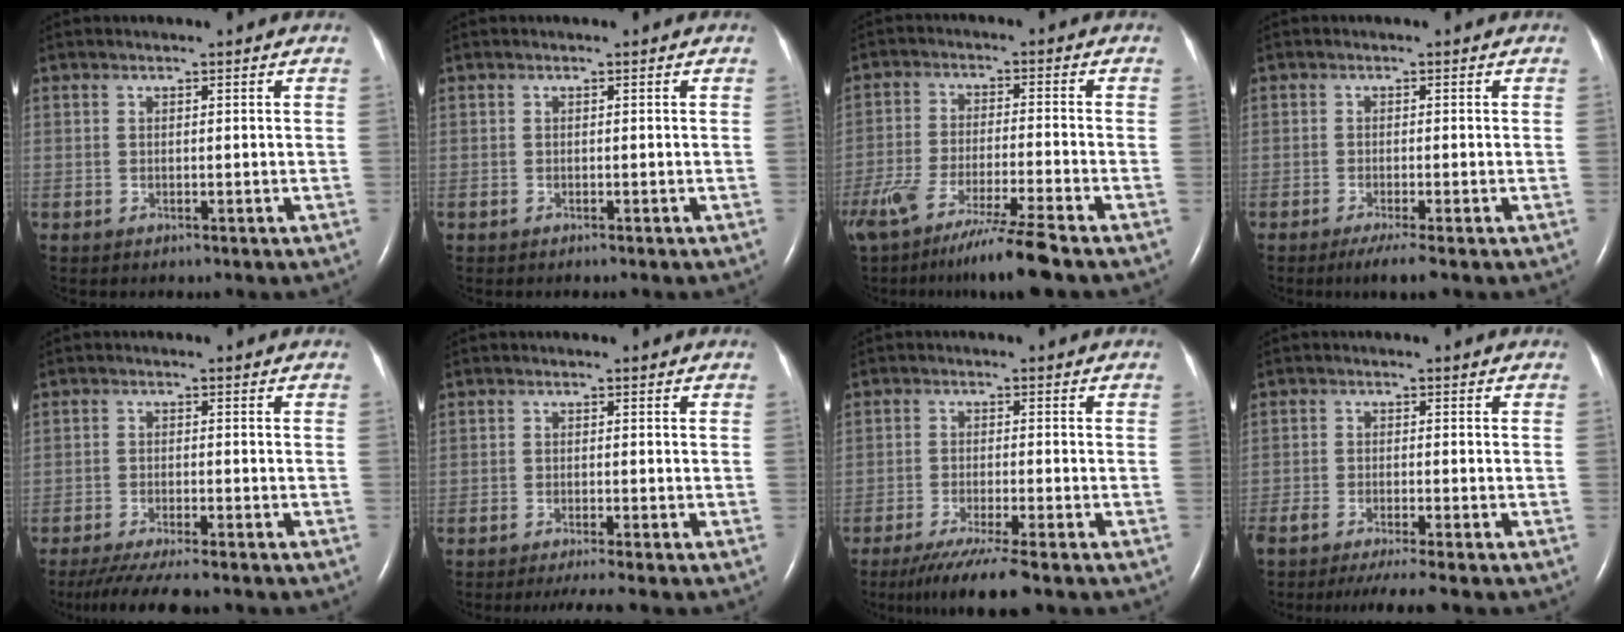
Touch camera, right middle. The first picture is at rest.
{"total": 0.0}
{"total": 12.7, "force": [-9.6, -1.1, 8.2], "torque": [-0.151, -0.044, -0.163]}
{"total": 3.2, "force": [-2.2, -0.2, 2.4], "torque": [-0.044, -0.012, -0.039]}
{"total": 10.3, "force": [-8.8, 0.9, 5.3], "torque": [-0.077, -0.024, -0.135]}
{"total": 4.3, "force": [-3.6, -0.7, 2.3], "torque": [-0.034, -0.011, -0.056]}
{"total": 8.0, "force": [-6.0, -0.4, 5.3], "torque": [-0.087, -0.023, -0.099]}
{"total": 8.3, "force": [-7.0, -0.3, 4.4], "torque": [-0.054, -0.021, -0.109]}